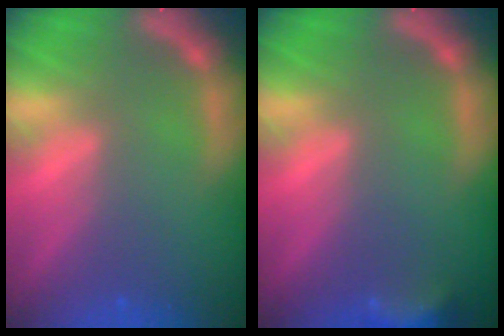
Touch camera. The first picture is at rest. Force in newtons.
{"total": 3.9}